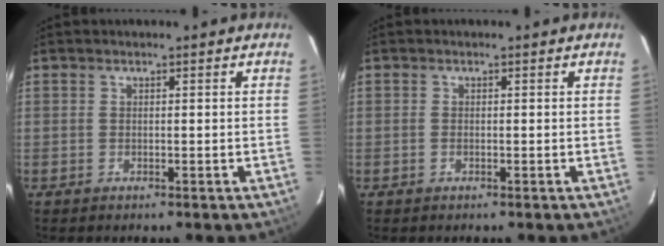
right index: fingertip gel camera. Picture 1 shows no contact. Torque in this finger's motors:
{"motor_torque": [-0.09, -0.01, -0.03, 0.00]}